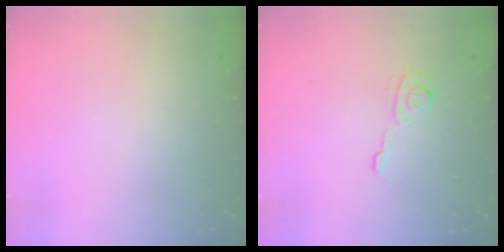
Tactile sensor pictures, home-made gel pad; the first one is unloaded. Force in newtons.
{"total": 5.4, "press": 5.4, "slide": 0.6}